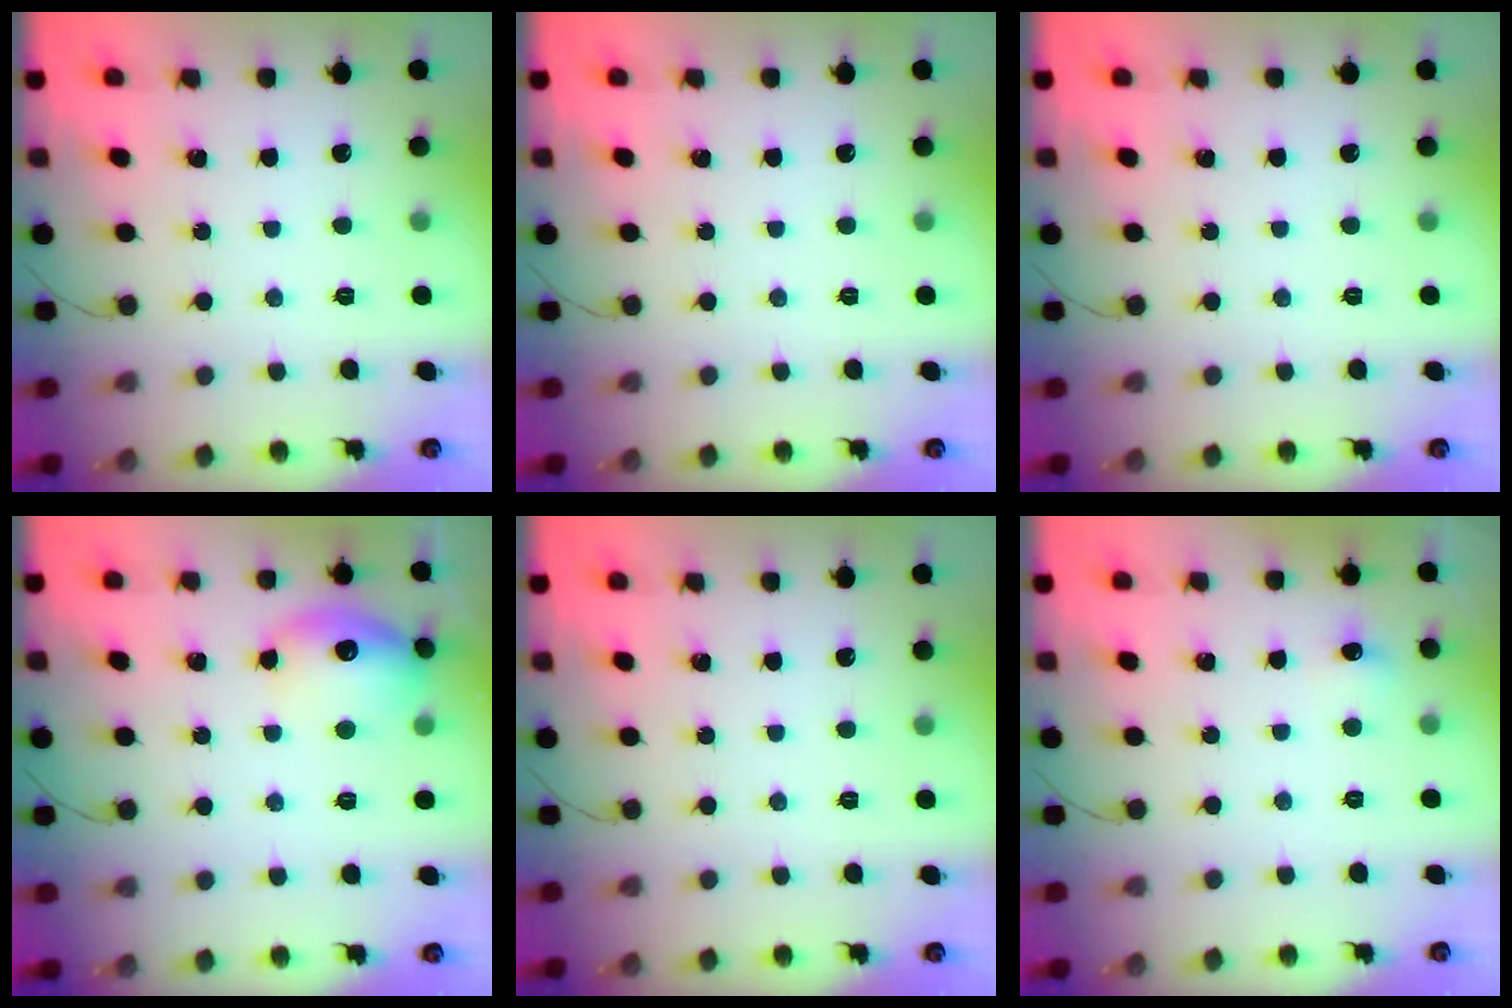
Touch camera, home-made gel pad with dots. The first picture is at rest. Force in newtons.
{"total": 0.0}
{"total": 0.0}
{"total": 14.4, "press": 14.4, "slide": 1.1}
{"total": 0.0}
{"total": 4.8, "press": 4.7, "slide": 1.1}